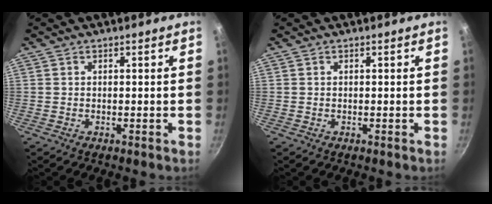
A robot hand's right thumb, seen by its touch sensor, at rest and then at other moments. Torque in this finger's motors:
{"motor_torque": [-0.10, 0.10, 0.00, 0.00, 0.00]}